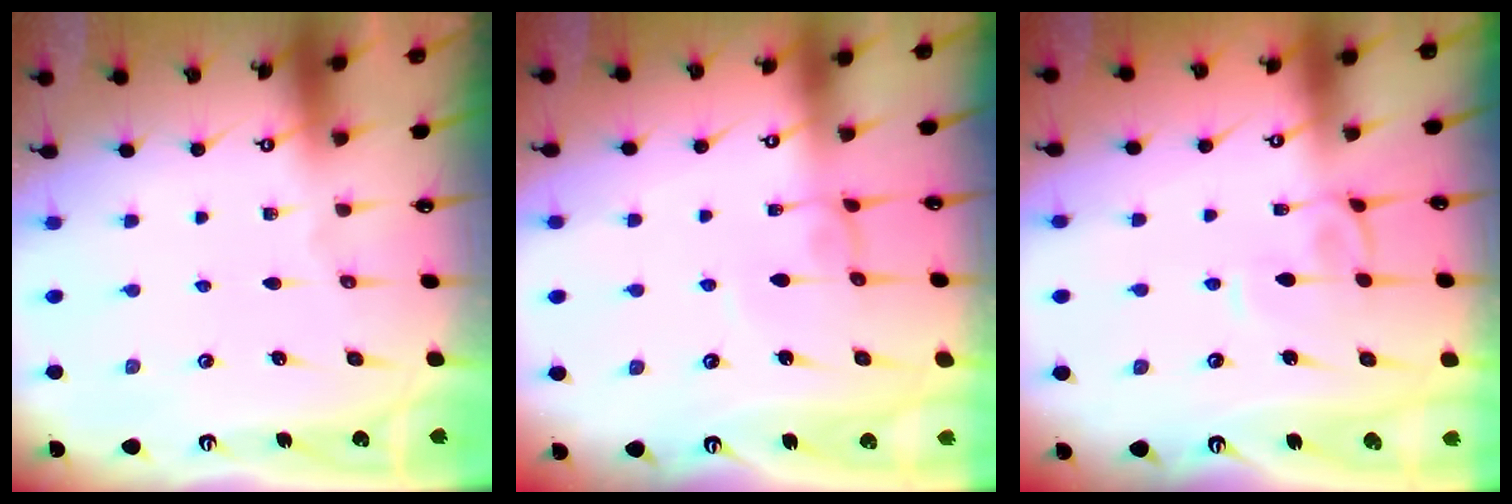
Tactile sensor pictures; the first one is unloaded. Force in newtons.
{"total": 1.0, "press": 0.9, "slide": 0.4}
{"total": 2.9, "press": 2.9, "slide": 0.1}